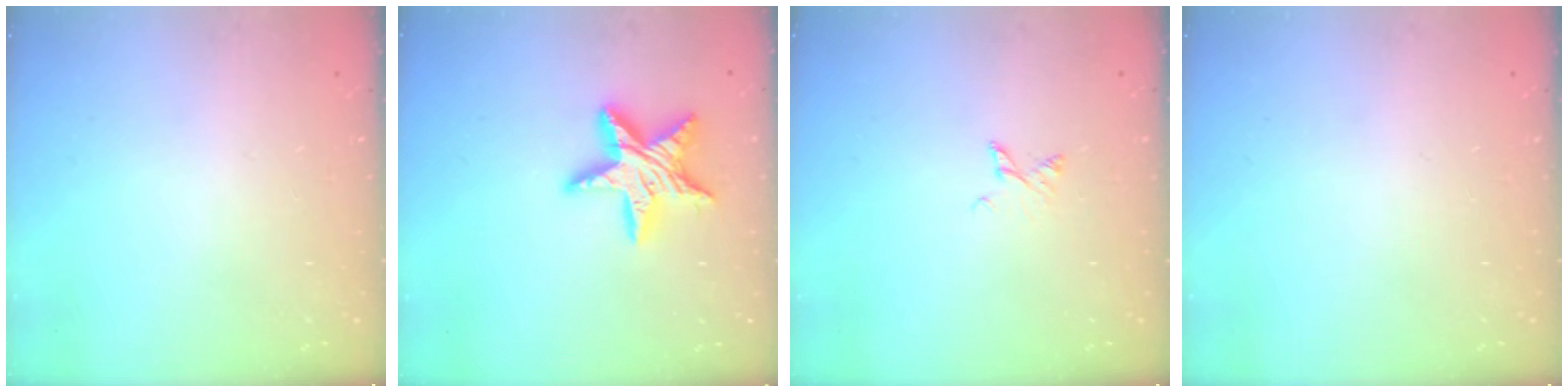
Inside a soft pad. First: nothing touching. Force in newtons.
{"total": 15.2, "press": 15.2, "slide": 1.1}
{"total": 2.6, "press": 2.6, "slide": 0.4}
{"total": 0.0}